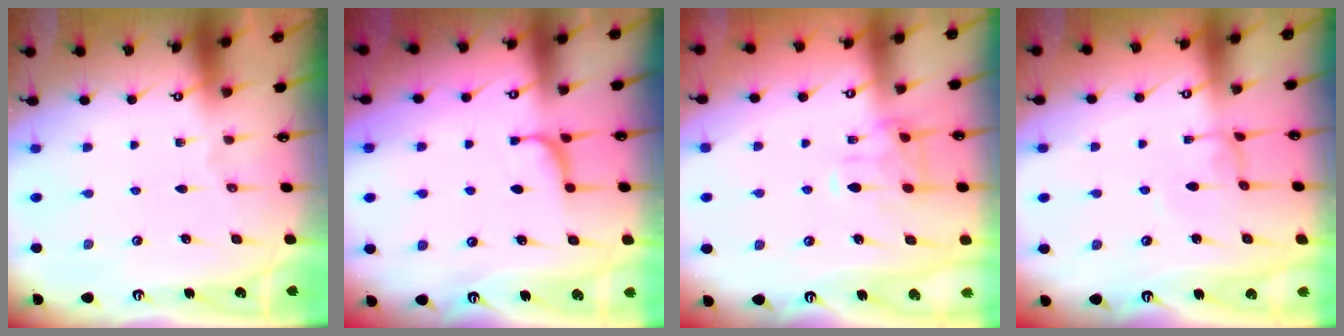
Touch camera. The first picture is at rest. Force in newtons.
{"total": 1.9, "press": 1.8, "slide": 0.6}
{"total": 3.2, "press": 2.9, "slide": 1.4}
{"total": 1.4, "press": 1.4, "slide": 0.1}